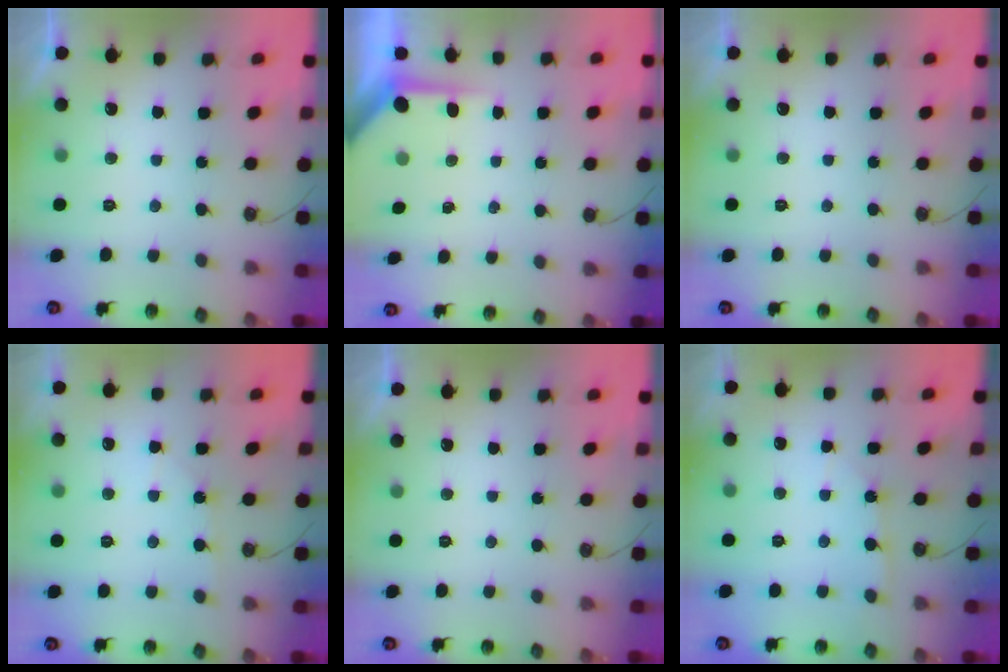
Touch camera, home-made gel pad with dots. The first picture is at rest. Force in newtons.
{"total": 3.6, "press": 3.6, "slide": 0.4}
{"total": 0.0}
{"total": 4.2, "press": 4.1, "slide": 0.7}
{"total": 0.0}
{"total": 3.4, "press": 3.3, "slide": 0.4}